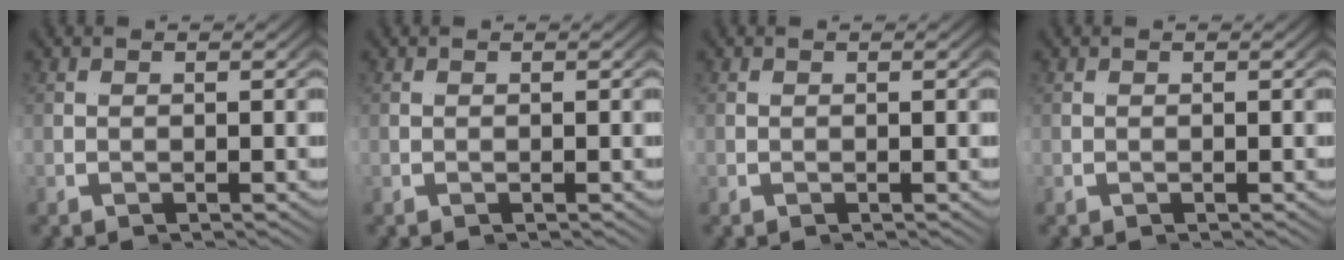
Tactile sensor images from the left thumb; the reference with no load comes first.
{"total": 0.0}
{"total": 0.0}
{"total": 0.0}